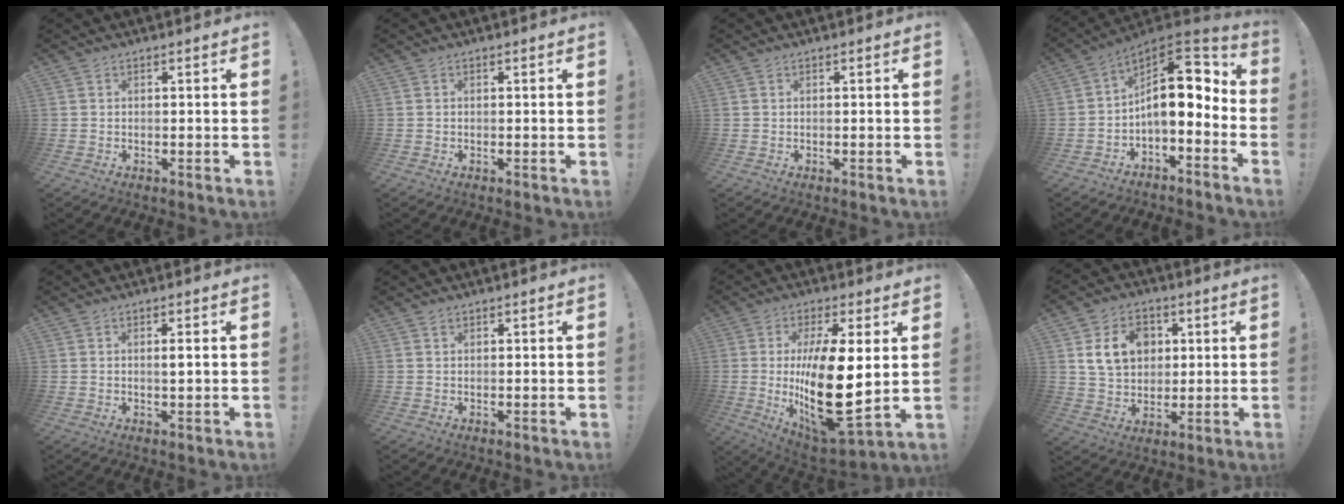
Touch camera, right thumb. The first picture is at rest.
{"total": 0.0}
{"total": 0.0}
{"total": 13.9, "force": [1.7, 7.0, 11.9], "torque": [-0.182, -0.012, 0.029]}
{"total": 1.6, "force": [0.4, 0.0, 1.5], "torque": [-0.015, -0.007, 0.003]}
{"total": 0.7, "force": [0.5, 0.4, 0.2], "torque": [0.001, -0.002, 0.009]}
{"total": 22.5, "force": [0.9, 8.2, 21.0], "torque": [-0.374, -0.038, 0.019]}
{"total": 14.1, "force": [4.4, 11.4, 7.0], "torque": [-0.103, -0.001, 0.091]}